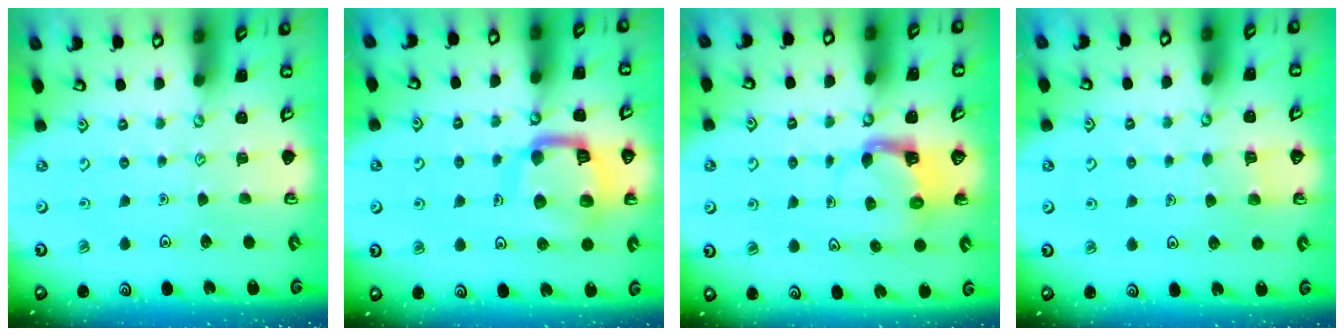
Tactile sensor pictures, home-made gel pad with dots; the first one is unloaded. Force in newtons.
{"total": 15.2, "press": 15.2, "slide": 1.5}
{"total": 3.9, "press": 3.8, "slide": 0.7}
{"total": 2.6, "press": 2.6, "slide": 0.2}